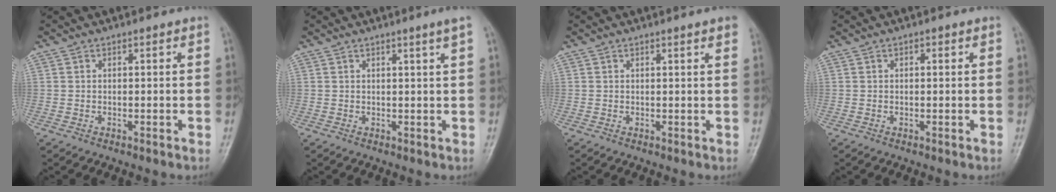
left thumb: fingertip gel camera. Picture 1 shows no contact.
{"total": 2.0, "force": [1.2, -0.8, 1.4], "torque": [-0.024, -0.011, 0.019]}
{"total": 2.1, "force": [1.6, -0.2, 1.4], "torque": [-0.017, 0.000, 0.014]}
{"total": 0.8, "force": [0.2, 0.4, 0.6], "torque": [-0.008, 0.001, 0.003]}